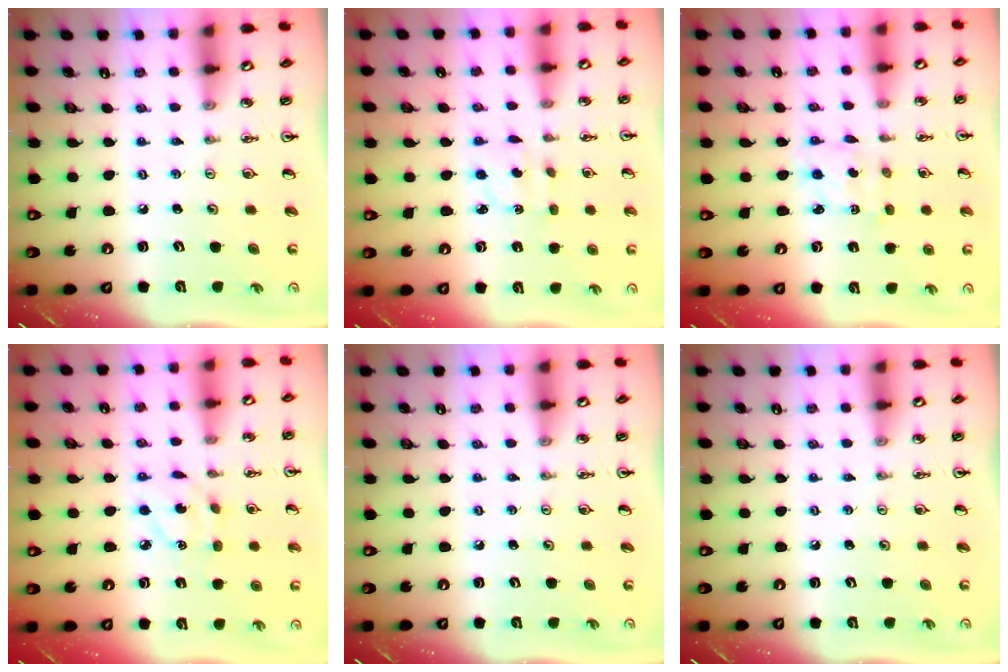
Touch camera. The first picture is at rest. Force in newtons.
{"total": 2.6, "press": 2.5, "slide": 0.6}
{"total": 2.2, "press": 2.0, "slide": 0.8}
{"total": 4.9, "press": 4.8, "slide": 0.5}
{"total": 0.0}
{"total": 0.0}